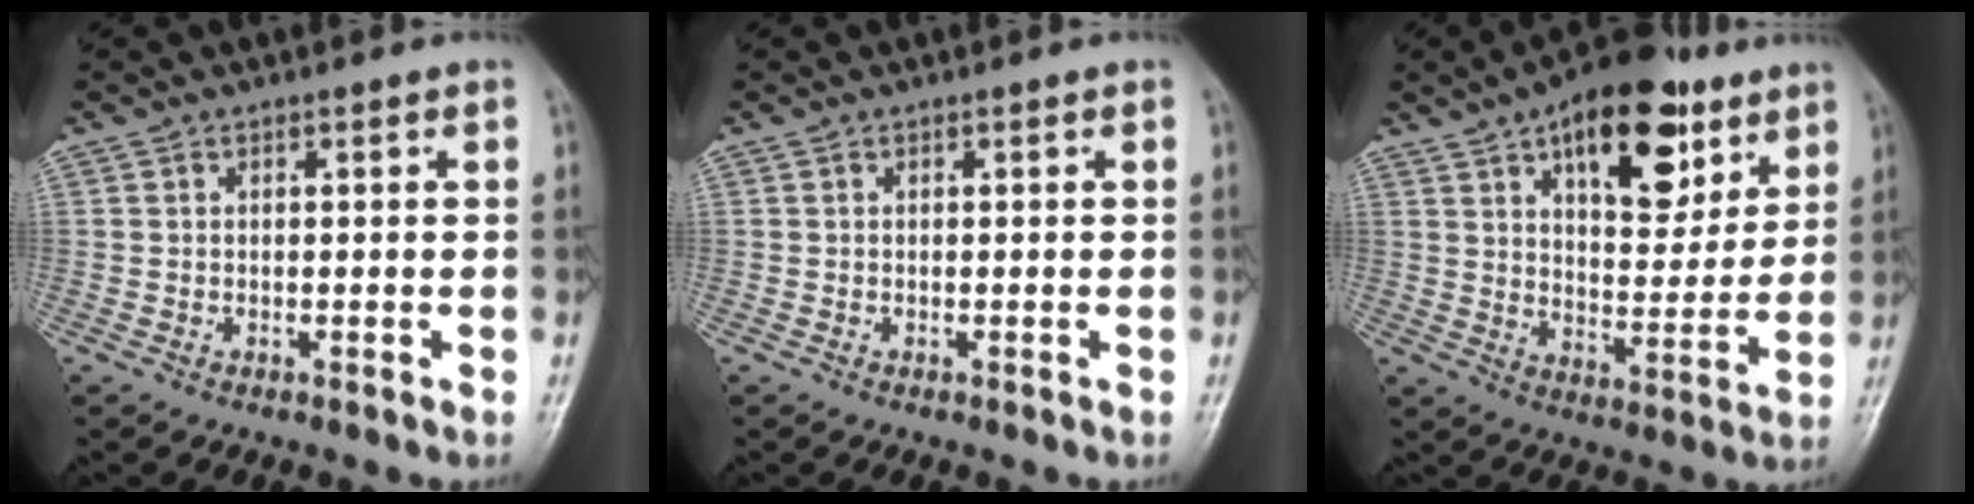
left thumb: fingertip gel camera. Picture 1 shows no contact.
{"total": 0.0}
{"total": 19.8, "force": [10.4, 9.6, 13.9], "torque": [-0.155, -0.037, 0.158]}